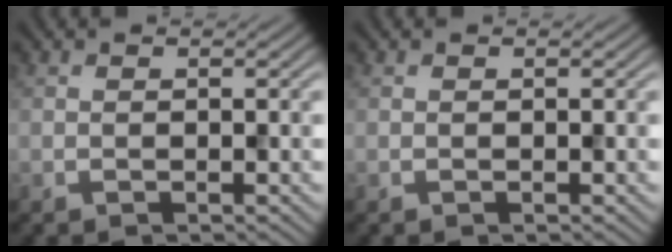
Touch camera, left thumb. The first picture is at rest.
{"total": 0.0}